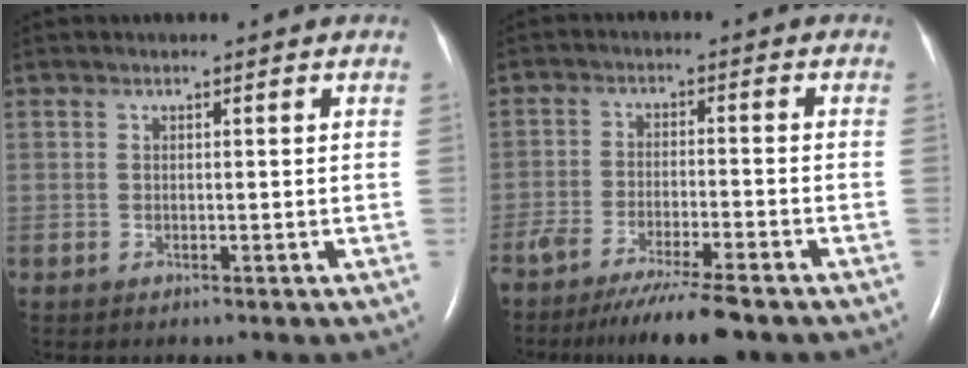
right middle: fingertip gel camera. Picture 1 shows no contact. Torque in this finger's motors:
{"motor_torque": [1.08, -1.06, 0.15, 0.06]}